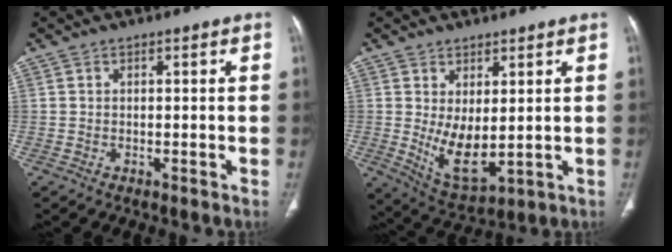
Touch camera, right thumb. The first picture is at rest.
{"total": 8.2, "force": [0.7, 4.0, 7.1], "torque": [-0.115, -0.026, 0.034]}